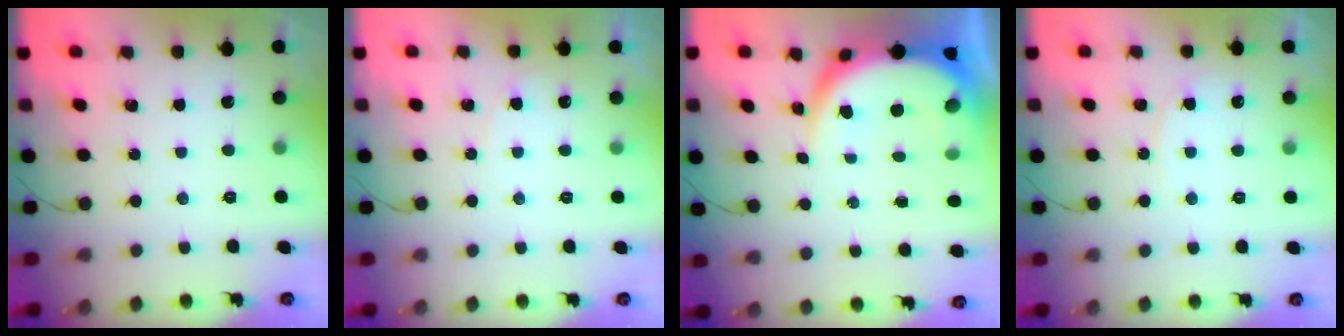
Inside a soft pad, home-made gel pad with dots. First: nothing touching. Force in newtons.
{"total": 2.7, "press": 2.7, "slide": 0.2}
{"total": 8.3, "press": 8.2, "slide": 1.1}
{"total": 2.8, "press": 2.8, "slide": 0.4}